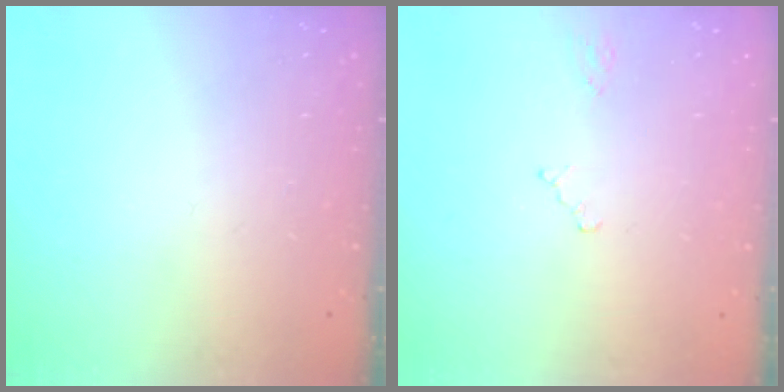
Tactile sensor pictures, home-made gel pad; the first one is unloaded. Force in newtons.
{"total": 0.0}